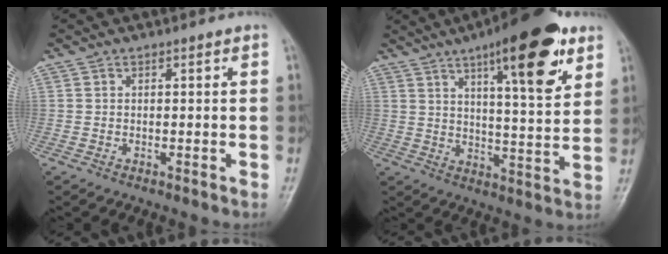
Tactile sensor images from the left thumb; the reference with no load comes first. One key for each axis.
{"total": 17.8, "fx": 9.7, "fy": 4.9, "fz": 14.1, "tx": -0.181, "ty": -0.039, "tz": 0.142}